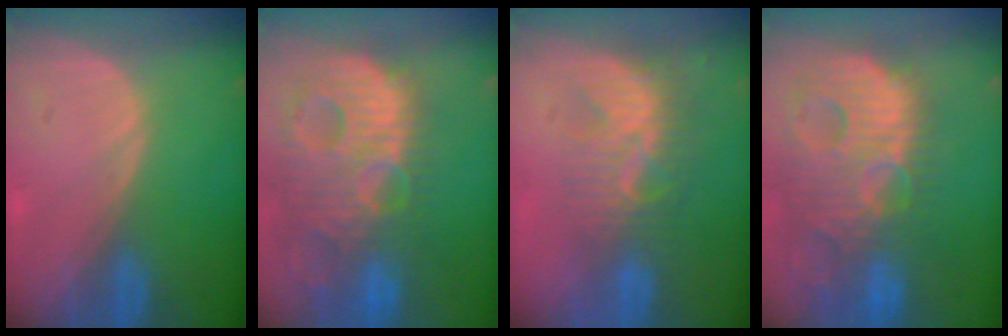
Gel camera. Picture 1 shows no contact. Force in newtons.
{"total": 14.3, "press": 12.3, "slide": 7.2}
{"total": 8.9, "press": 7.6, "slide": 4.5}
{"total": 14.4, "press": 12.4, "slide": 7.3}